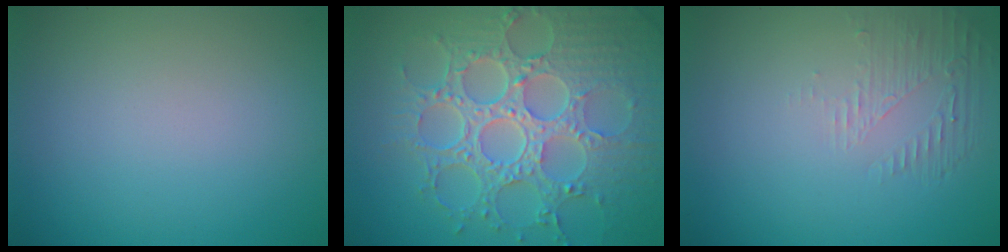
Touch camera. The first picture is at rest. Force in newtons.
{"total": 8.9, "press": 6.5, "slide": 6.1}
{"total": 1.6, "press": 0.4, "slide": 1.6}